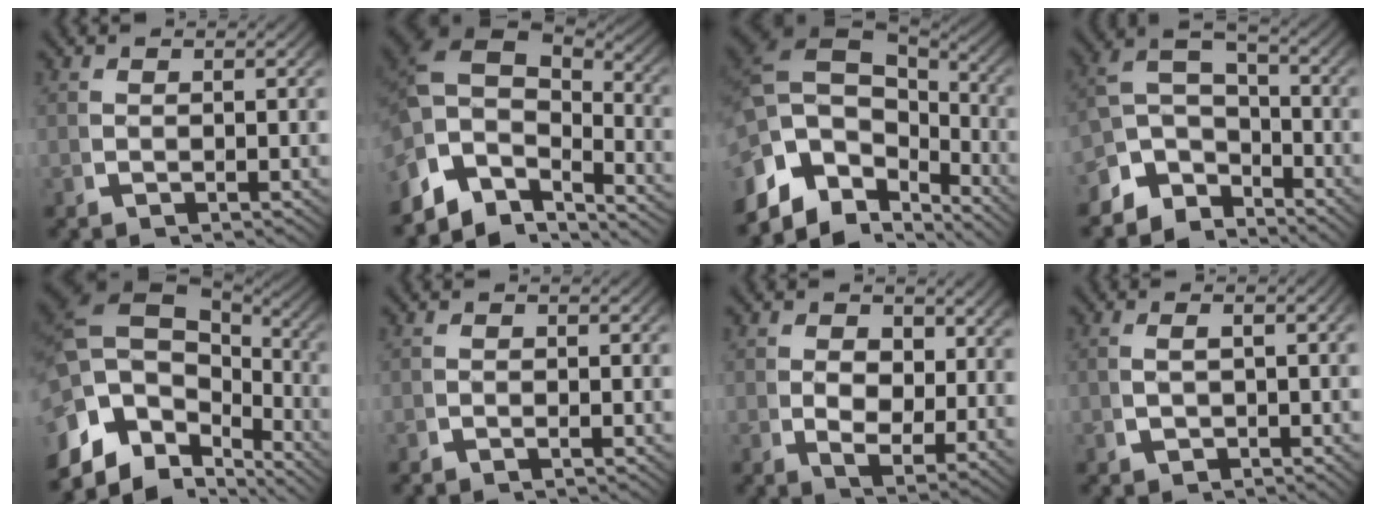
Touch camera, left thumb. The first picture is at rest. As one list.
[{"total": 12.2, "force": [-0.9, 8.4, 8.8], "torque": [-0.205, -0.052, 0.014]}, {"total": 13.4, "force": [-1.2, 9.1, 9.8], "torque": [-0.228, -0.048, 0.007]}, {"total": 7.7, "force": [-1.6, 6.0, 4.6], "torque": [-0.086, -0.015, -0.037]}, {"total": 14.9, "force": [-1.2, 10.2, 10.7], "torque": [-0.233, -0.043, -0.003]}, {"total": 0.6, "force": [-0.4, 0.2, 0.3], "torque": [-0.005, -0.001, -0.011]}, {"total": 6.4, "force": [-0.4, 4.6, 4.4], "torque": [-0.089, -0.051, 0.015]}, {"total": 2.0, "force": [-0.5, 0.6, 1.8], "torque": [-0.040, -0.001, -0.001]}]